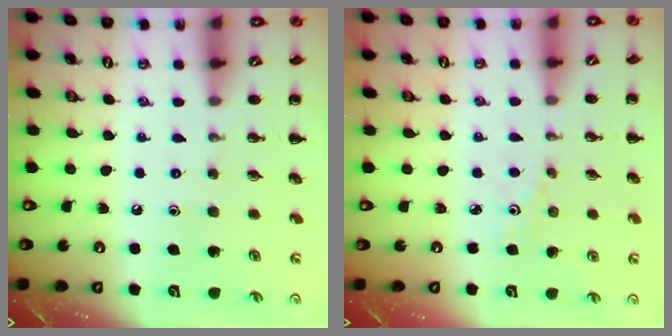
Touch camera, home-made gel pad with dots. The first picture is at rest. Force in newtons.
{"total": 1.7, "press": 1.7, "slide": 0.4}